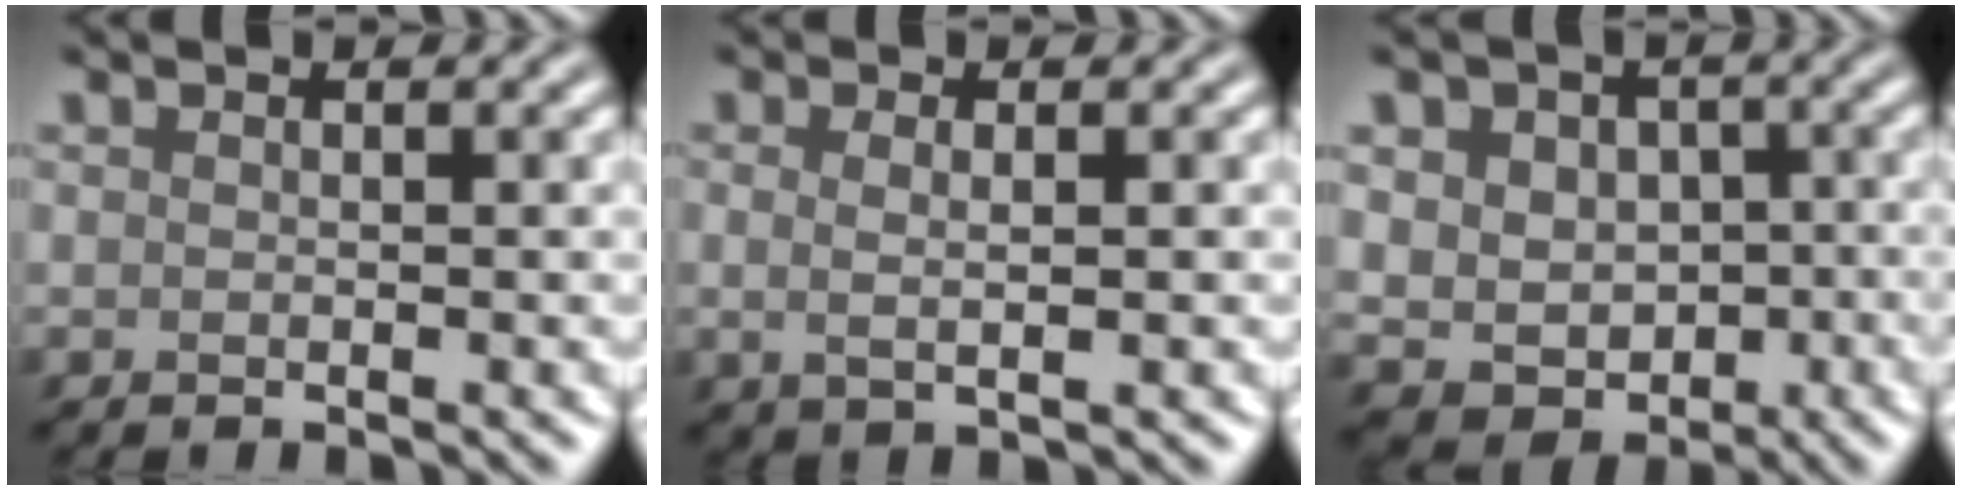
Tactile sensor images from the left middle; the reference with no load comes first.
{"total": 1.5, "force": [0.2, 0.4, 1.4], "torque": [-0.027, -0.002, 0.005]}
{"total": 7.0, "force": [0.4, 5.9, 3.8], "torque": [-0.056, 0.017, -0.004]}